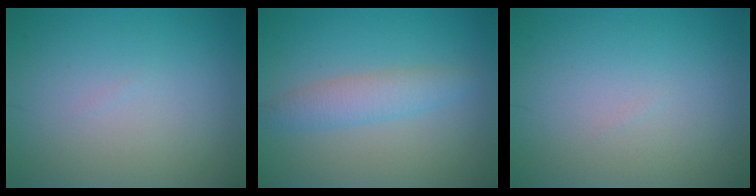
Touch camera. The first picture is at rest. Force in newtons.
{"total": 2.7, "press": 2.7, "slide": 0.0}
{"total": 0.0}